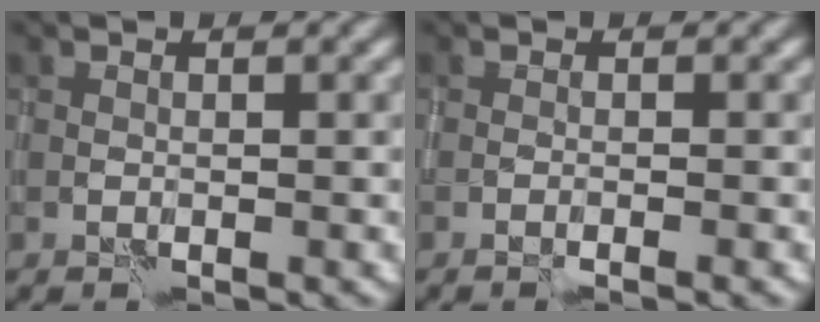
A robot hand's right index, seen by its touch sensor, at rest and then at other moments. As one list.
[{"total": 1.1, "force": [-0.7, 0.0, 0.8], "torque": [-0.014, 0.006, -0.016]}]